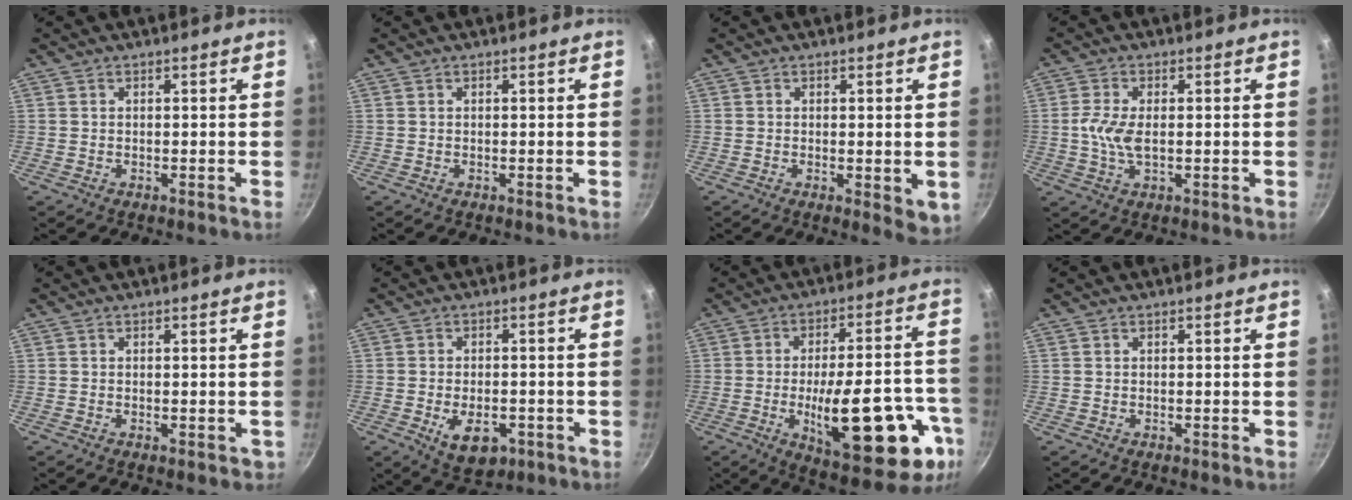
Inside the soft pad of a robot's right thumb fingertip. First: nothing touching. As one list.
[{"total": 0.0}, {"total": 4.4, "force": [-0.4, 1.9, 4.0], "torque": [-0.049, -0.015, -0.004]}, {"total": 5.6, "force": [-0.1, 2.8, 4.9], "torque": [-0.102, 0.000, -0.006]}, {"total": 1.0, "force": [-0.2, 0.6, 0.8], "torque": [-0.005, 0.000, -0.003]}, {"total": 8.3, "force": [-2.9, 5.0, 6.0], "torque": [-0.074, 0.005, -0.032]}, {"total": 25.0, "force": [-8.3, 9.7, 21.6], "torque": [-0.266, 0.019, -0.101]}, {"total": 0.0}]